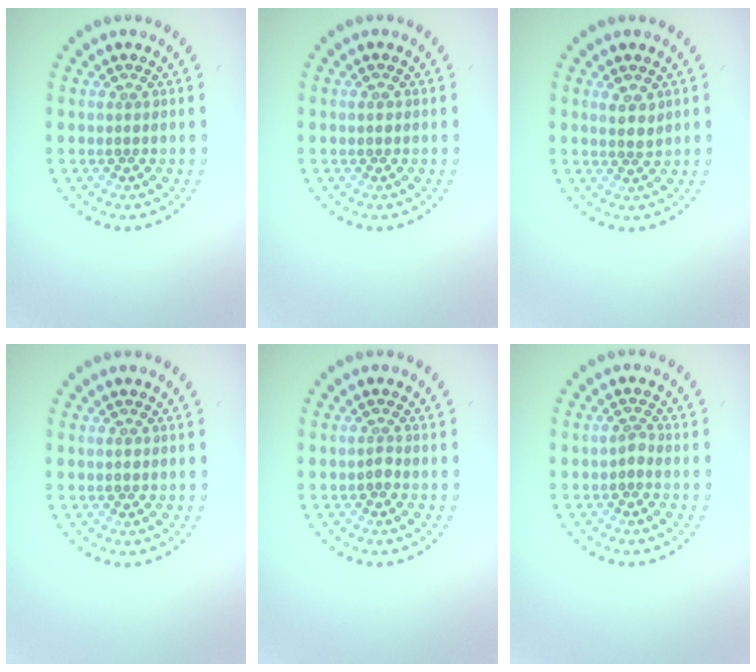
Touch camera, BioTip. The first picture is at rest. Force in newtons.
{"total": 0.7, "press": 0.7, "slide": 0.1}
{"total": 1.6, "press": 1.4, "slide": 0.8}
{"total": 0.6, "press": 0.6, "slide": 0.2}
{"total": 0.7, "press": 0.4, "slide": 0.6}
{"total": 0.9, "press": 0.7, "slide": 0.6}